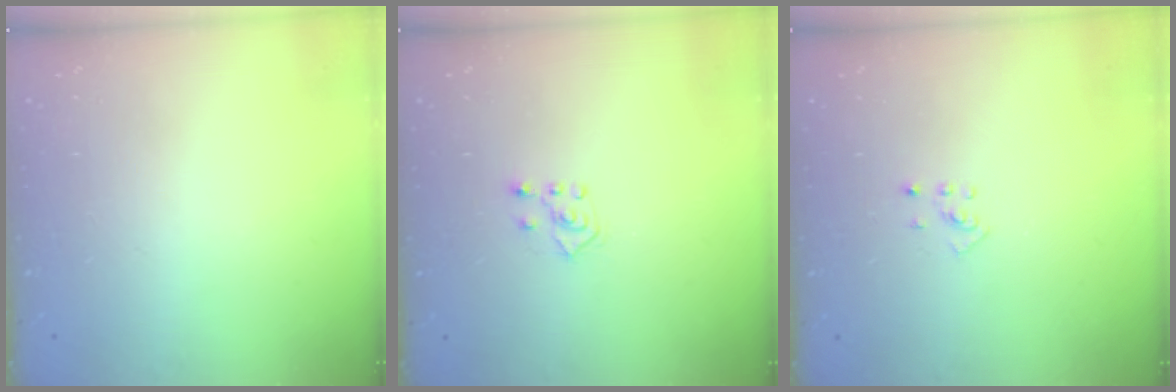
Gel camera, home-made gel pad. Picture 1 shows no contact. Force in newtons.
{"total": 5.0, "press": 4.9, "slide": 0.8}
{"total": 2.7, "press": 2.6, "slide": 0.6}